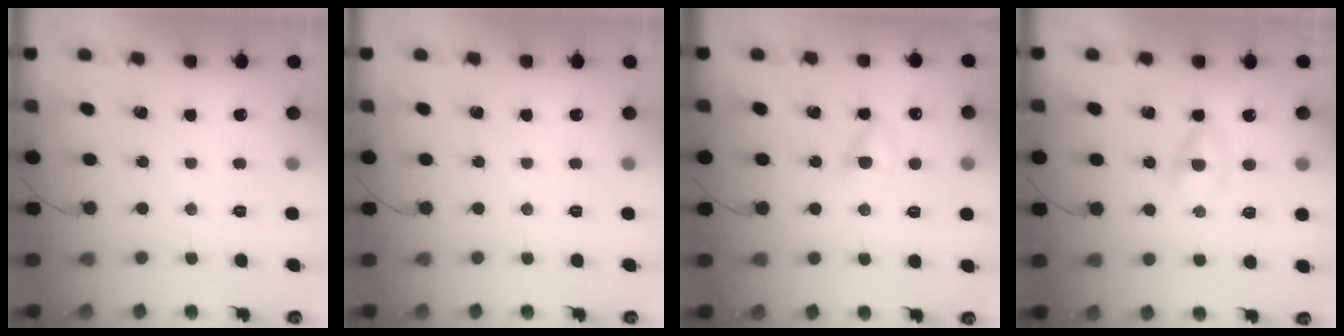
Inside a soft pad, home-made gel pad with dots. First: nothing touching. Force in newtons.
{"total": 0.0}
{"total": 3.2, "press": 2.9, "slide": 1.2}
{"total": 2.1, "press": 1.7, "slide": 1.2}